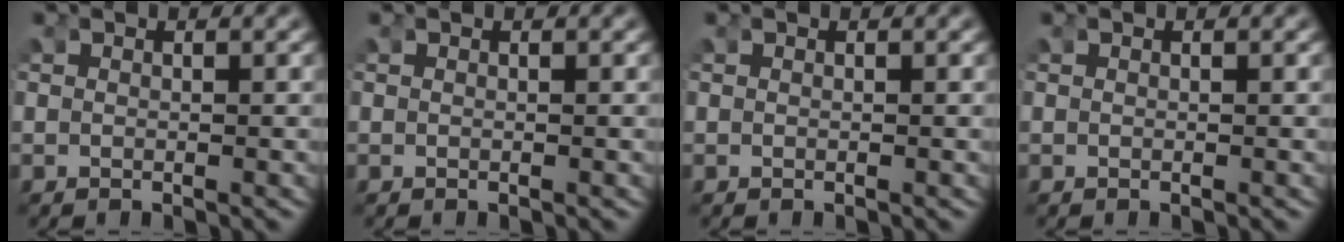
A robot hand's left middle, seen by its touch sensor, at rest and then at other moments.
{"total": 0.0}
{"total": 0.0}
{"total": 0.0}